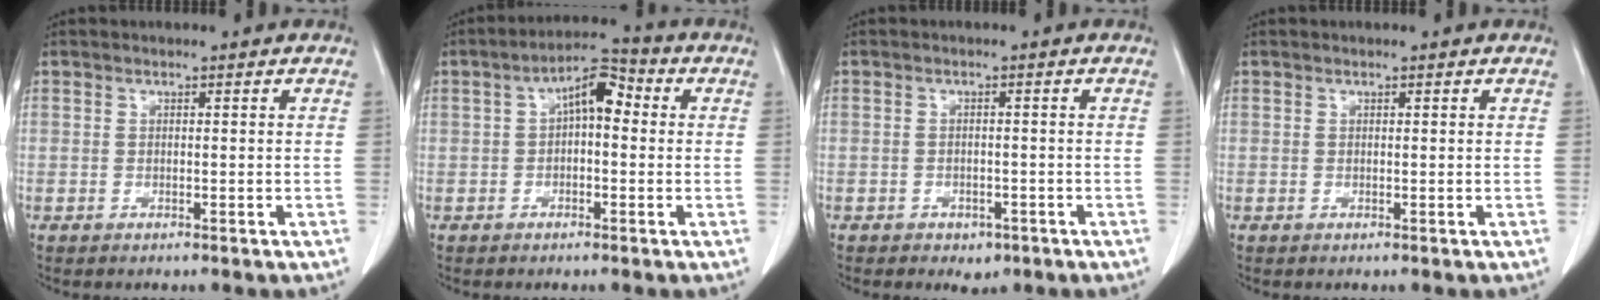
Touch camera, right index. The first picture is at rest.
{"total": 6.8, "force": [1.0, 3.0, 6.0], "torque": [-0.102, 0.036, 0.010]}
{"total": 2.6, "force": [-1.5, 1.8, 1.1], "torque": [-0.012, 0.003, -0.010]}
{"total": 0.0}